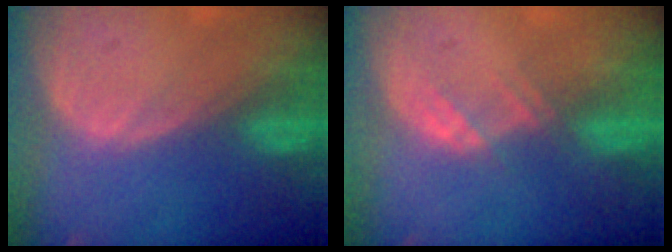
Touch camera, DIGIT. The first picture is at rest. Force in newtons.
{"total": 2.3, "press": 2.1, "slide": 0.7}